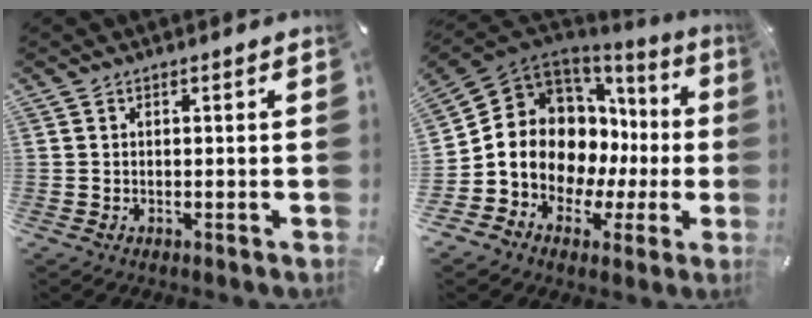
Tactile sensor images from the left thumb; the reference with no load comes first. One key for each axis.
{"total": 11.5, "fx": 0.6, "fy": 10.2, "fz": 5.4, "tx": -0.100, "ty": -0.044, "tz": 0.015}